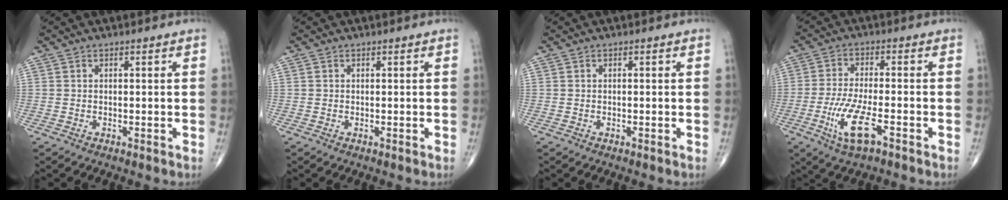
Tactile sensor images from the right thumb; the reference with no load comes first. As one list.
[{"total": 0.0}, {"total": 0.0}, {"total": 9.1, "force": [-3.9, 2.6, 7.8], "torque": [-0.165, 0.007, -0.069]}]